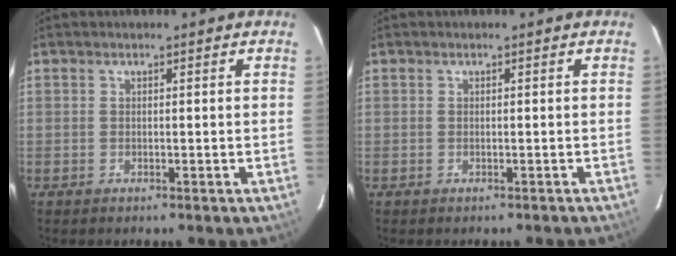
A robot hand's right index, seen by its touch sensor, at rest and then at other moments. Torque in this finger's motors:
{"motor_torque": [-0.56, -0.61, -0.18, -0.06]}